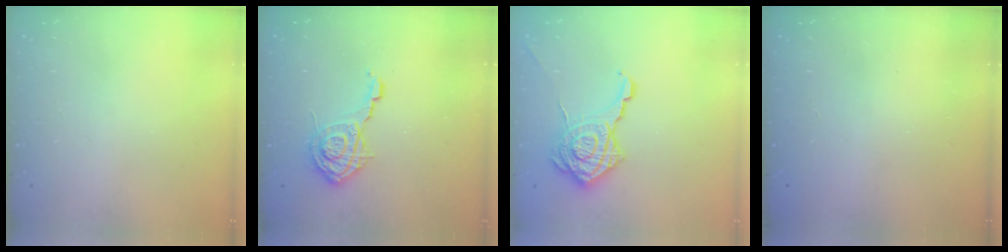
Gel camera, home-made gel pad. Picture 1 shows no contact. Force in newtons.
{"total": 10.3, "press": 10.3, "slide": 0.4}
{"total": 20.4, "press": 20.3, "slide": 1.4}
{"total": 2.3, "press": 2.2, "slide": 0.8}